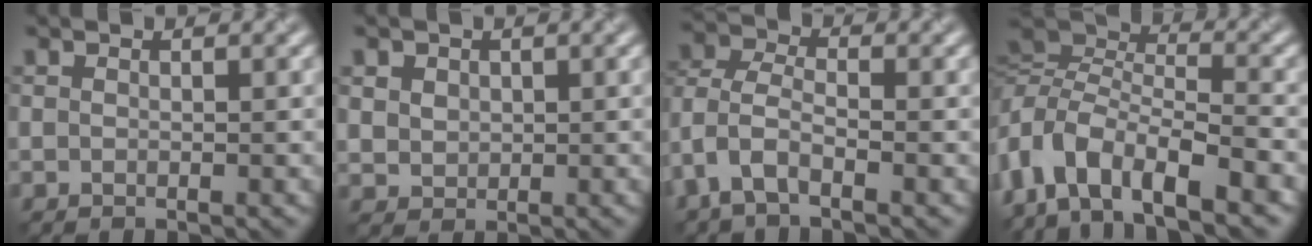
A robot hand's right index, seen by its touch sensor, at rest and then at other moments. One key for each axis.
{"total": 3.4, "fx": 1.8, "fy": 2.6, "fz": 1.3, "tx": -0.038, "ty": 0.008, "tz": 0.033}
{"total": 3.9, "fx": -2.0, "fy": 1.9, "fz": 2.7, "tx": -0.069, "ty": 0.005, "tz": -0.056}
{"total": 8.9, "fx": -4.1, "fy": 4.2, "fz": 6.7, "tx": -0.119, "ty": 0.012, "tz": -0.089}